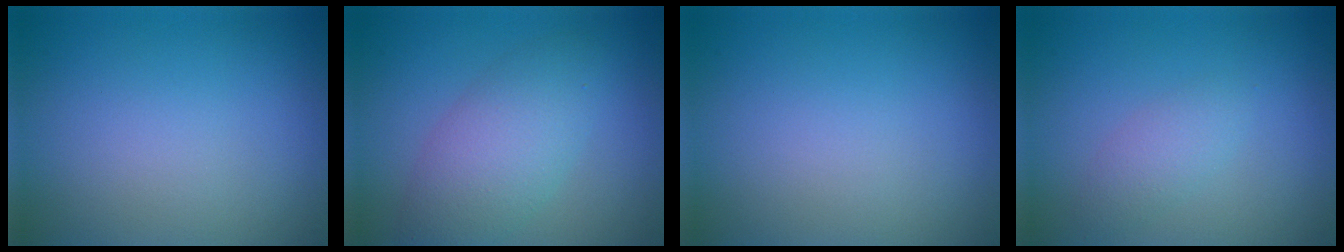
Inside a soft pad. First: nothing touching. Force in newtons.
{"total": 4.8, "press": 4.8, "slide": 0.0}
{"total": 0.0}
{"total": 1.7, "press": 1.7, "slide": 0.0}